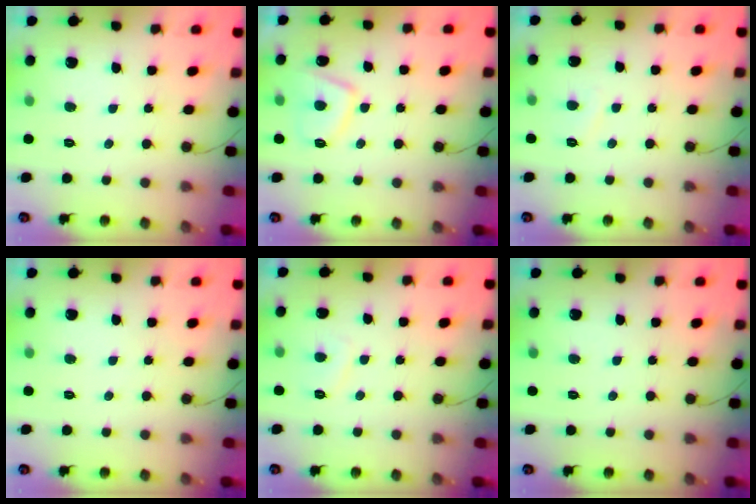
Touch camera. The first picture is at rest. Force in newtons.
{"total": 7.8, "press": 7.7, "slide": 1.1}
{"total": 1.8, "press": 1.7, "slide": 0.6}
{"total": 0.0}
{"total": 2.8, "press": 2.7, "slide": 0.8}
{"total": 0.0}